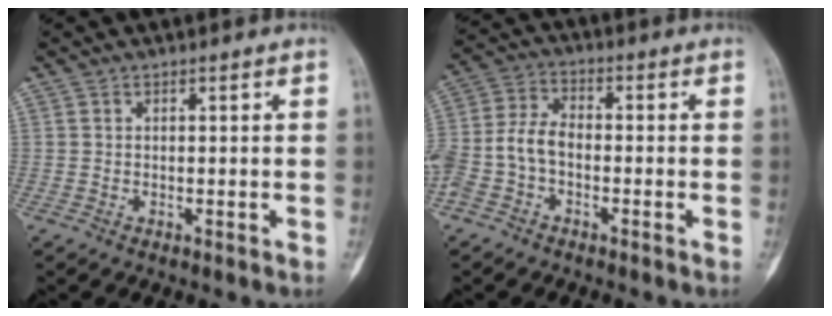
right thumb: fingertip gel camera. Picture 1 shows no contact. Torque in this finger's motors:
{"motor_torque": [0.25, 0.13, 1.24, -0.36, 0.06]}